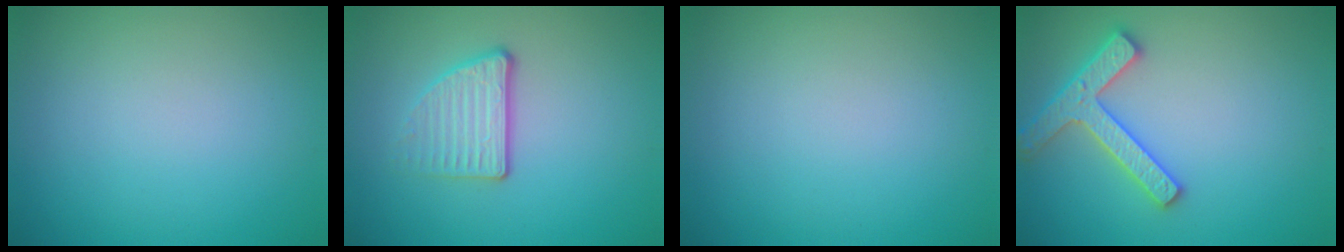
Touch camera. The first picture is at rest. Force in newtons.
{"total": 3.0, "press": 2.3, "slide": 1.9}
{"total": 0.0}
{"total": 3.5, "press": 3.4, "slide": 0.8}